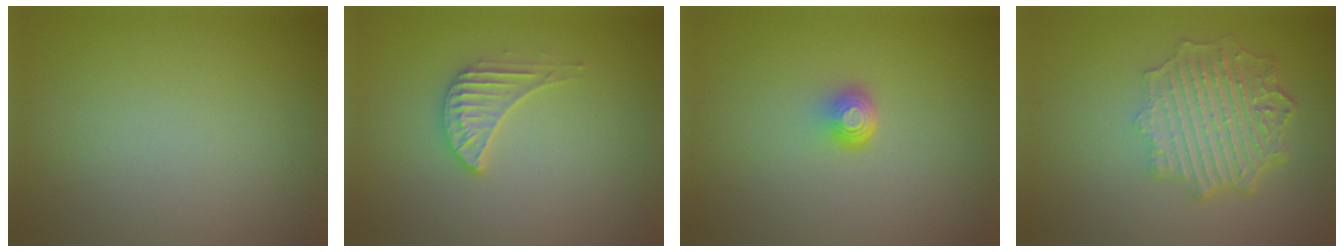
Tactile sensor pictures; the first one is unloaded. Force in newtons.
{"total": 2.6, "press": 2.6, "slide": 0.2}
{"total": 2.0, "press": 1.3, "slide": 1.6}
{"total": 6.3, "press": 4.8, "slide": 4.1}